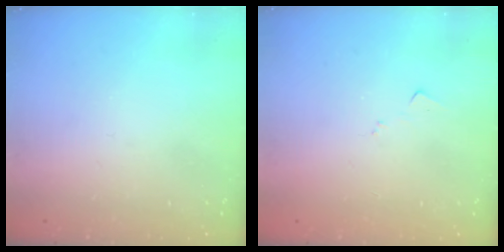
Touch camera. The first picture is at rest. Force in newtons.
{"total": 5.3, "press": 5.3, "slide": 0.6}